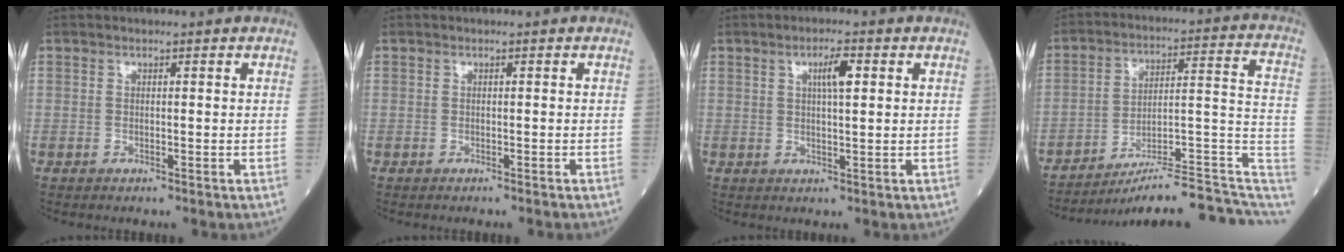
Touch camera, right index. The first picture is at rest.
{"total": 0.5, "force": [-0.5, 0.0, 0.2], "torque": [-0.001, 0.000, -0.011]}
{"total": 3.7, "force": [1.3, 0.6, 3.5], "torque": [-0.059, 0.003, 0.022]}
{"total": 17.0, "force": [-14.8, 2.0, 8.2], "torque": [-0.059, 0.059, -0.209]}